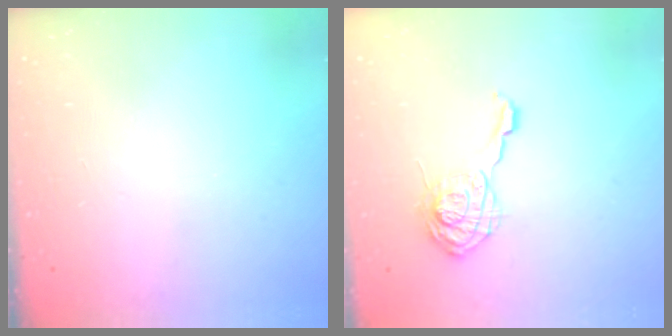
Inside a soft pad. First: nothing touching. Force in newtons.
{"total": 11.7, "press": 11.7, "slide": 0.5}